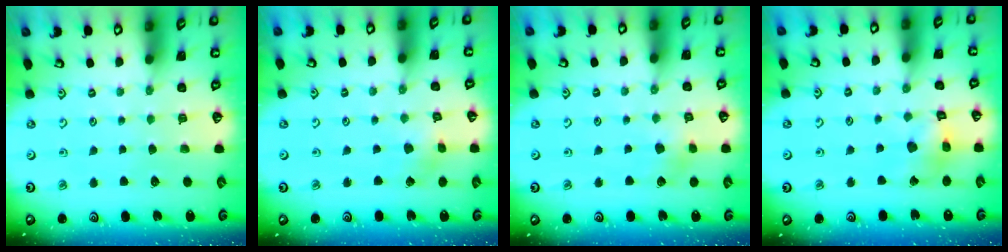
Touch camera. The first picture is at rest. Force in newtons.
{"total": 2.4, "press": 2.4, "slide": 0.2}
{"total": 5.4, "press": 5.4, "slide": 0.5}
{"total": 9.4, "press": 9.3, "slide": 1.0}